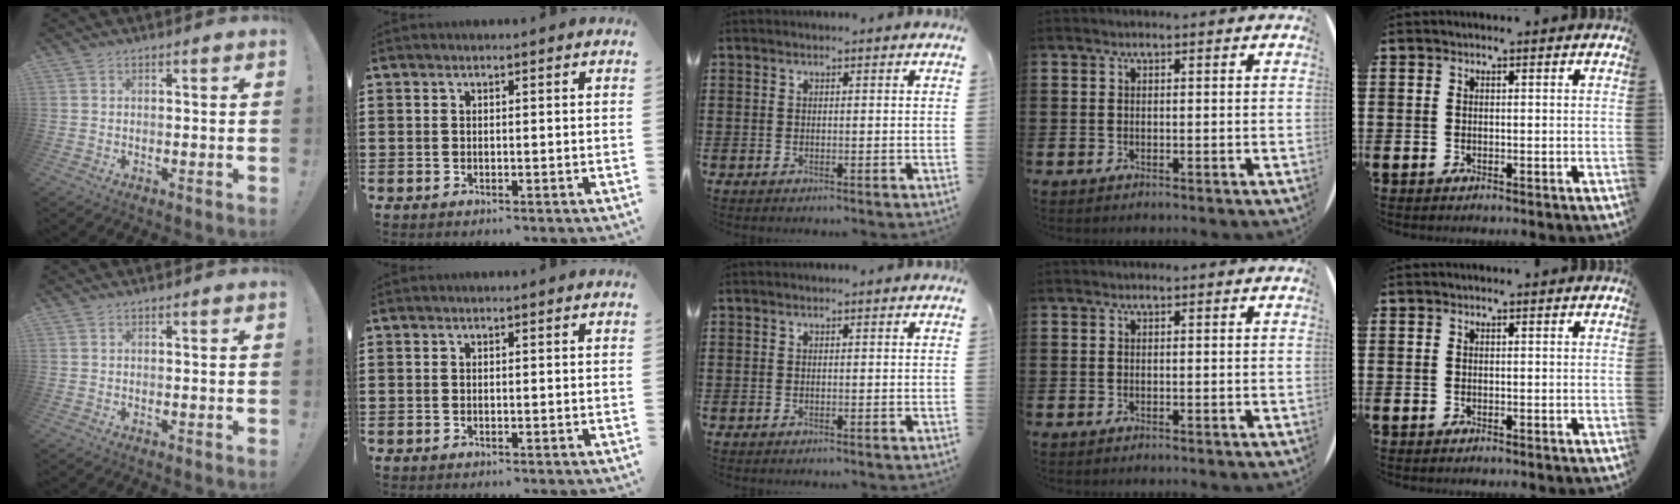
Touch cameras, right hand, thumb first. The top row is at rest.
{}